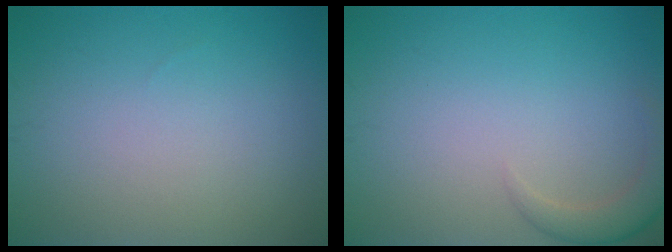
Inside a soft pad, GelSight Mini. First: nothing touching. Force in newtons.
{"total": 2.3, "press": 2.3, "slide": 0.2}